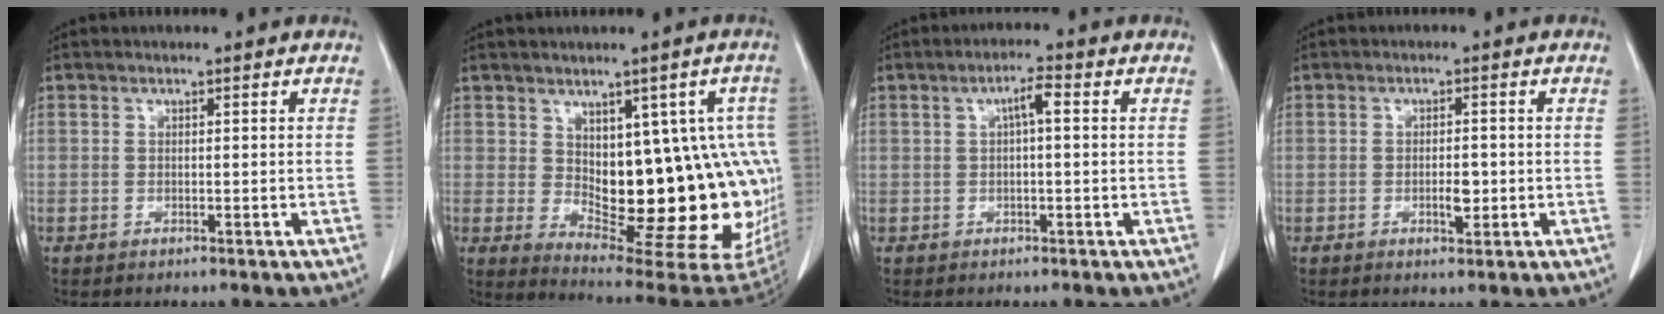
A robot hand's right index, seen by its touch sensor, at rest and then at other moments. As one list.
[{"total": 19.0, "force": [0.7, 8.1, 17.2], "torque": [-0.152, 0.011, 0.034]}, {"total": 2.9, "force": [0.5, 0.4, 2.8], "torque": [-0.047, 0.010, 0.008]}, {"total": 2.8, "force": [-0.6, 1.0, 2.5], "torque": [-0.043, 0.001, -0.007]}]